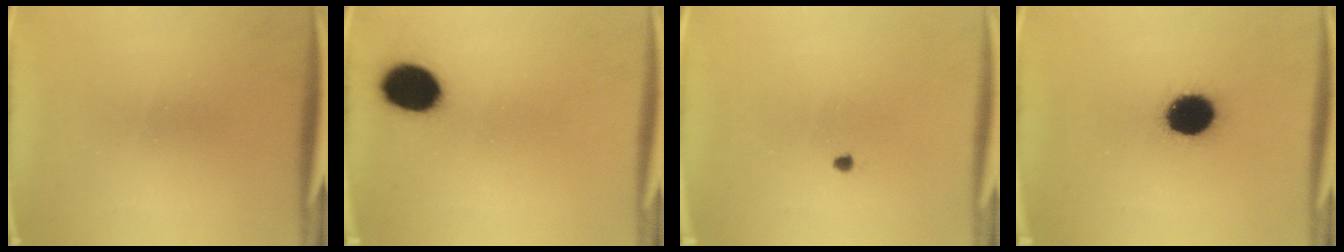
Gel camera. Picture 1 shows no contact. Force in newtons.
{"total": 11.5}
{"total": 1.0}
{"total": 13.3}